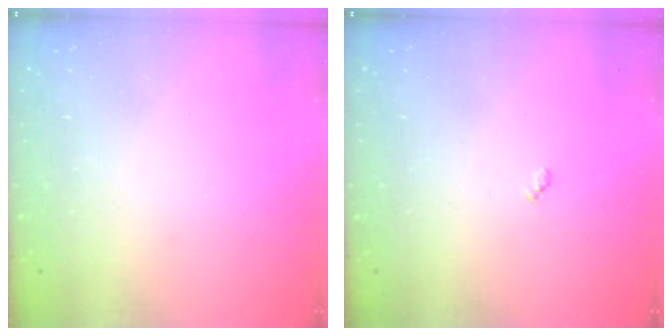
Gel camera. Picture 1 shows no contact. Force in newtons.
{"total": 3.1, "press": 3.1, "slide": 0.4}